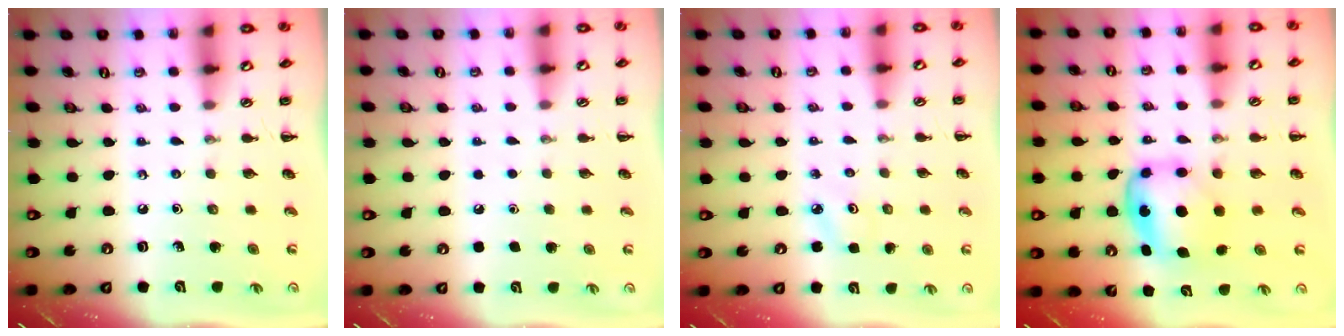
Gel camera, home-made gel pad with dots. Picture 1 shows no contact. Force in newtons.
{"total": 1.8, "press": 1.7, "slide": 0.1}
{"total": 2.4, "press": 2.3, "slide": 0.6}
{"total": 5.5, "press": 5.5, "slide": 0.8}